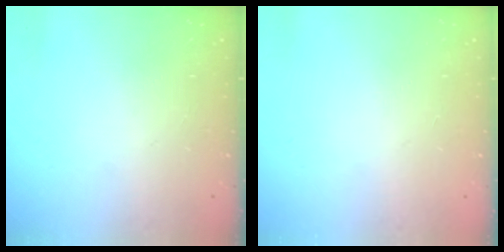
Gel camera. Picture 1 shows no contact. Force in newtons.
{"total": 1.1, "press": 0.9, "slide": 0.6}